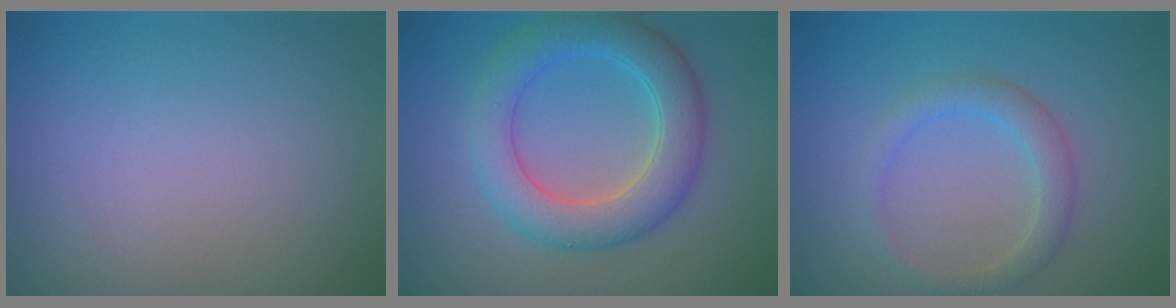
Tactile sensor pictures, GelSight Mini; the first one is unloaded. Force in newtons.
{"total": 5.8, "press": 5.8, "slide": 0.2}
{"total": 2.4, "press": 2.4, "slide": 0.1}